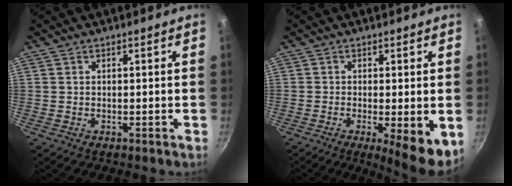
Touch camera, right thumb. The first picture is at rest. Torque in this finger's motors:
{"motor_torque": [0.16, 0.48, 0.13, -0.07, 0.04]}